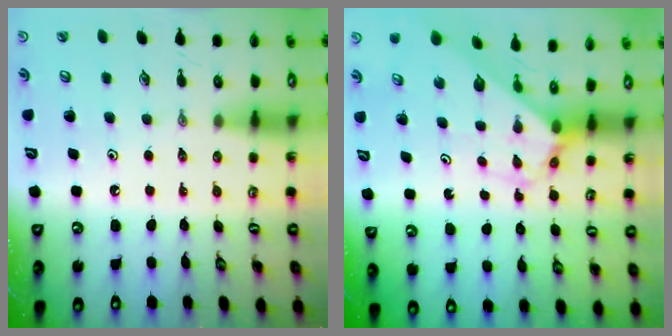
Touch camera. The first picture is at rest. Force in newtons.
{"total": 2.7, "press": 2.7, "slide": 0.2}